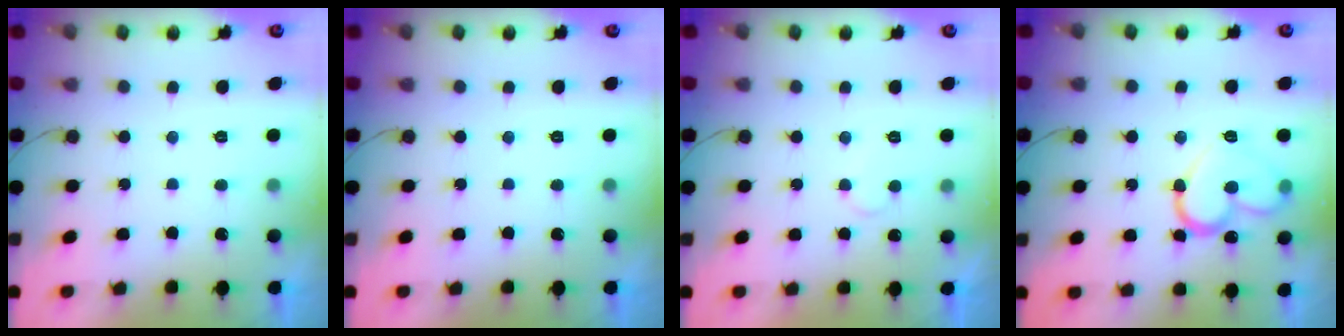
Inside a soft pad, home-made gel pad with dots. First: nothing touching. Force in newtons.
{"total": 0.0}
{"total": 4.6, "press": 4.6, "slide": 0.3}
{"total": 15.0, "press": 14.9, "slide": 1.5}